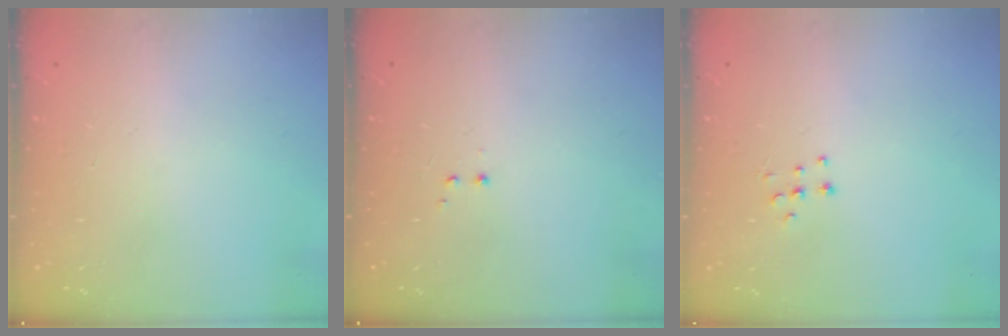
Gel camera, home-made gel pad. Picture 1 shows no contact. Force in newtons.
{"total": 1.2, "press": 1.0, "slide": 0.6}
{"total": 3.7, "press": 3.7, "slide": 0.2}